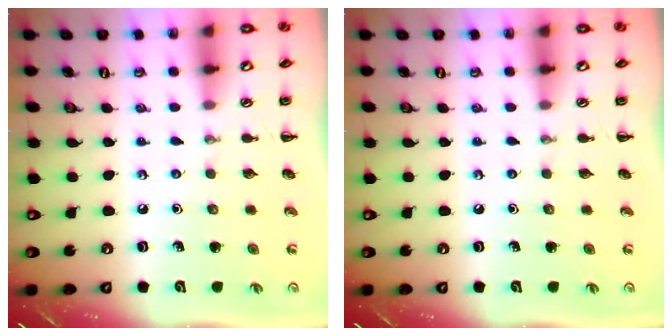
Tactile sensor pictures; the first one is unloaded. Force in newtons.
{"total": 0.0}